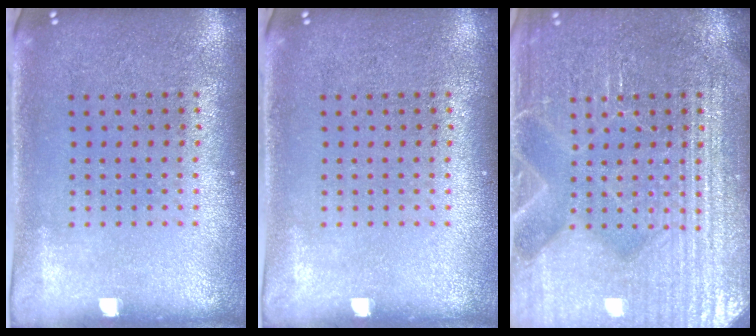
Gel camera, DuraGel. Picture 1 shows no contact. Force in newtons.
{"total": 0.0}
{"total": 6.8, "press": 6.7, "slide": 0.8}